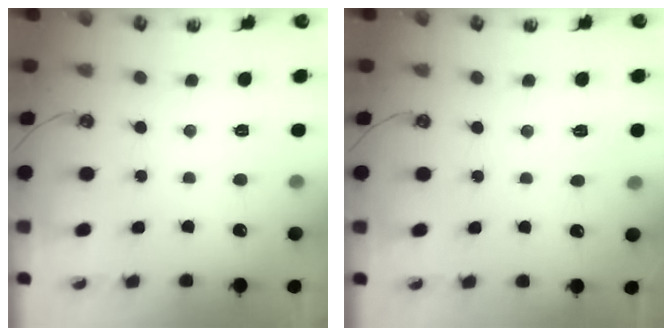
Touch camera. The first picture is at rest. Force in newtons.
{"total": 5.6, "press": 5.6, "slide": 0.7}